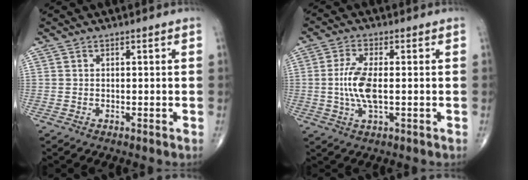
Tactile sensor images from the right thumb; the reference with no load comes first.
{"total": 7.4, "force": [-0.4, 2.7, 6.9], "torque": [-0.158, -0.002, -0.010]}